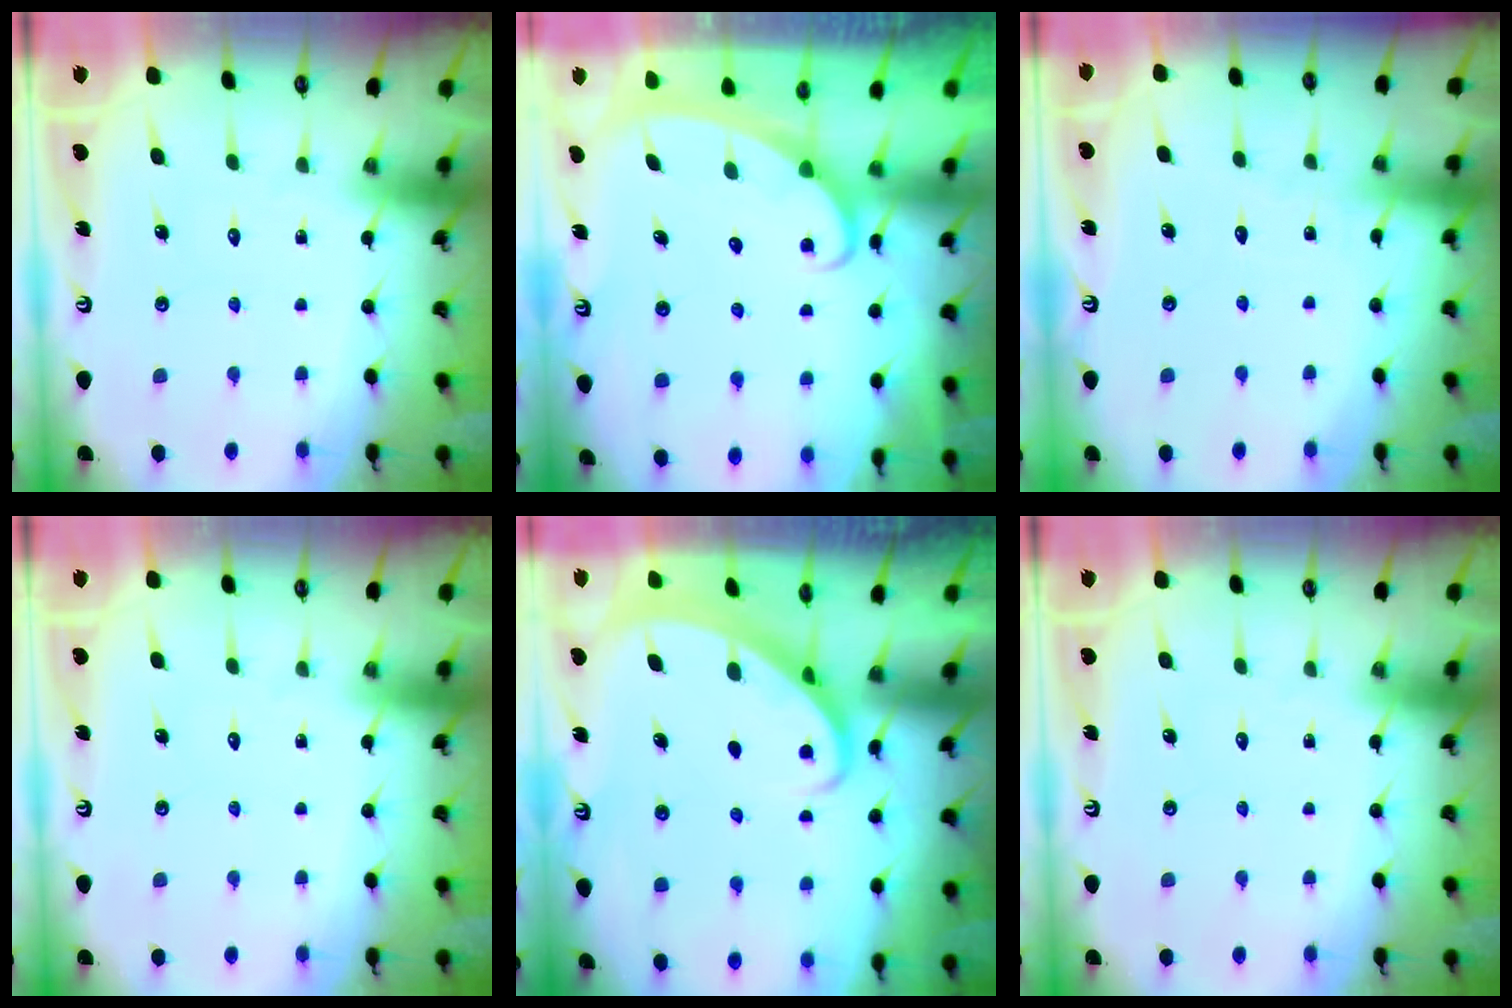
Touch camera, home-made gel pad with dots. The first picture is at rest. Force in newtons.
{"total": 2.5, "press": 2.4, "slide": 0.3}
{"total": 1.5, "press": 1.5, "slide": 0.2}
{"total": 0.0}
{"total": 2.6, "press": 2.6, "slide": 0.4}
{"total": 0.0}